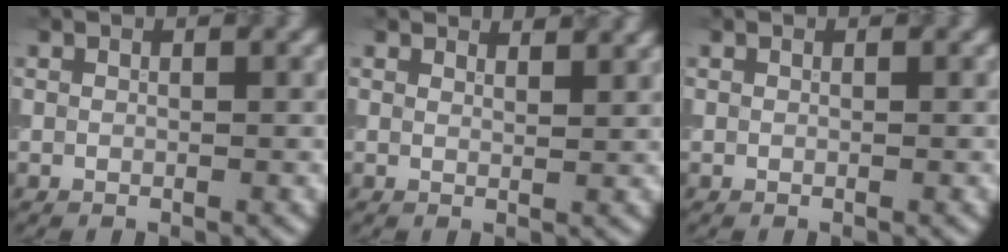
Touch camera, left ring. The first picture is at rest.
{"total": 3.5, "force": [3.2, 0.9, 1.2], "torque": [-0.007, 0.011, 0.030]}
{"total": 0.0}